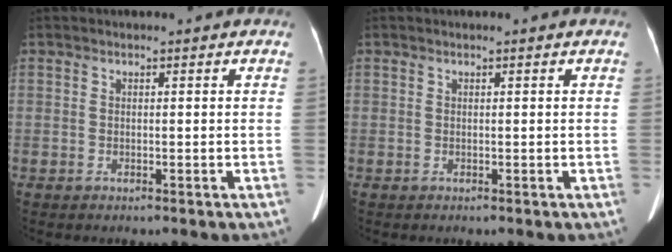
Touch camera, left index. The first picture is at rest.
{"total": 0.0}